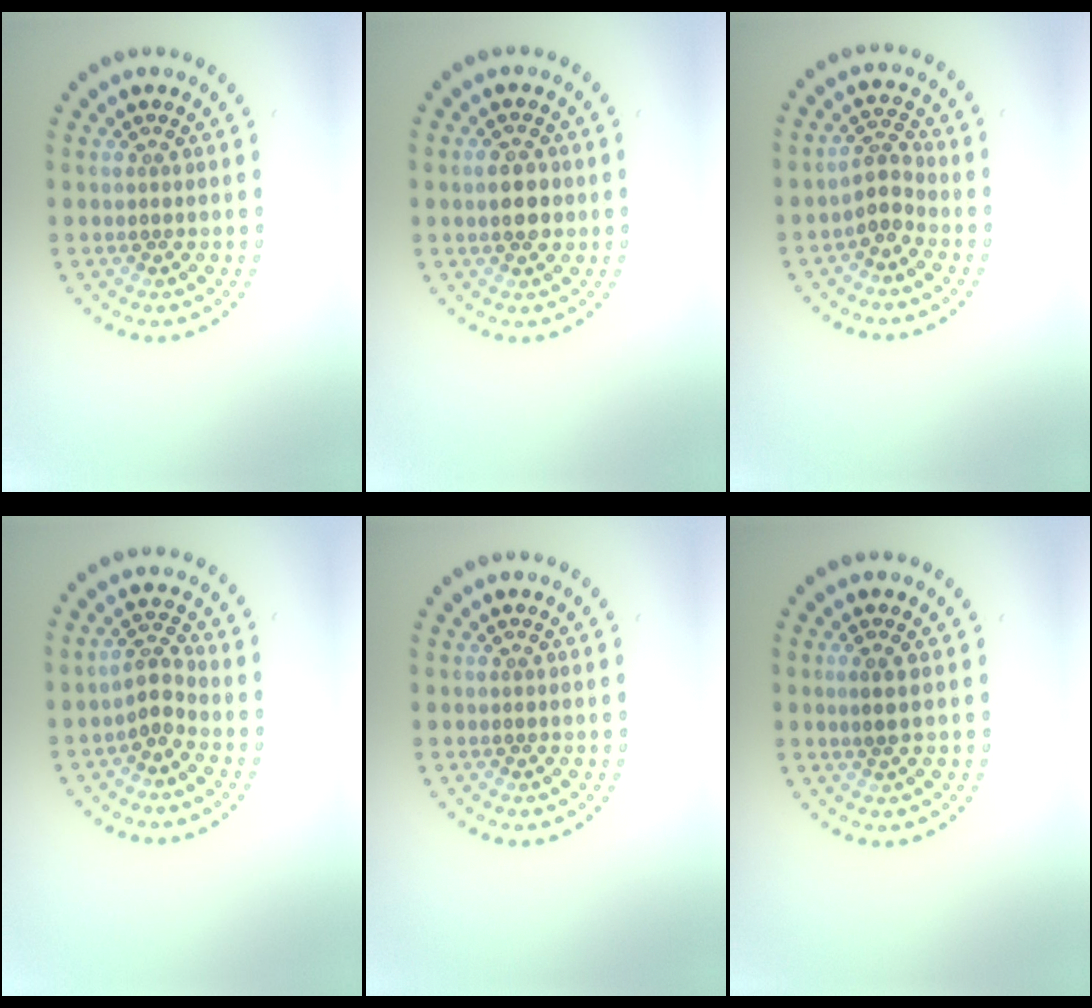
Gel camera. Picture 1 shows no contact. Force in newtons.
{"total": 2.5, "press": 2.5, "slide": 0.2}
{"total": 2.3, "press": 1.7, "slide": 1.5}
{"total": 2.0, "press": 1.5, "slide": 1.3}
{"total": 0.0}
{"total": 1.0, "press": 0.9, "slide": 0.4}